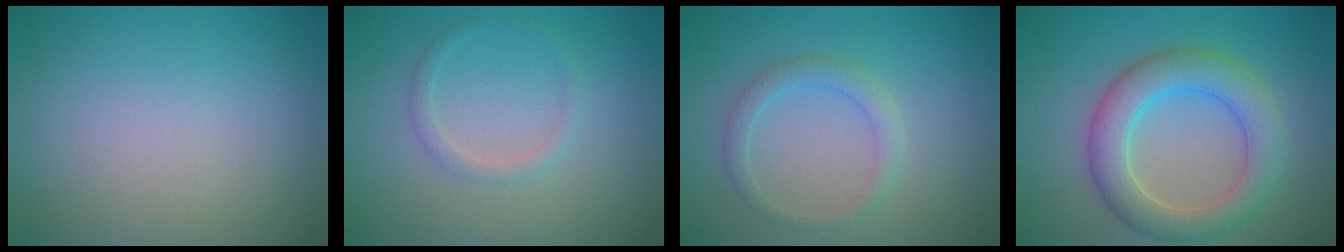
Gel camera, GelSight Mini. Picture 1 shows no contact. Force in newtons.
{"total": 1.3, "press": 1.3, "slide": 0.1}
{"total": 2.0, "press": 2.0, "slide": 0.1}
{"total": 5.8, "press": 5.8, "slide": 0.2}